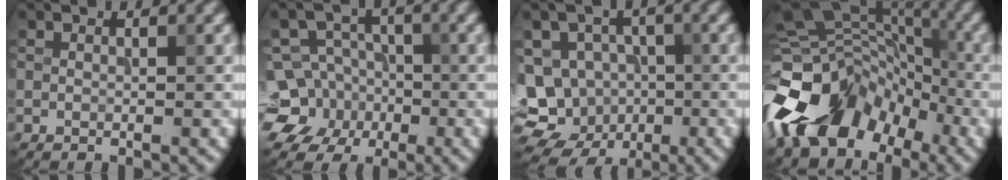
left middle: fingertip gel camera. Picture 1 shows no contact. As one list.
[{"total": 8.5, "force": [-3.0, 7.6, 2.1], "torque": [-0.036, 0.007, -0.073]}, {"total": 13.6, "force": [-4.3, 11.8, 5.2], "torque": [-0.105, -0.005, -0.076]}, {"total": 13.8, "force": [-7.3, 9.4, 7.0], "torque": [-0.143, 0.015, -0.141]}]